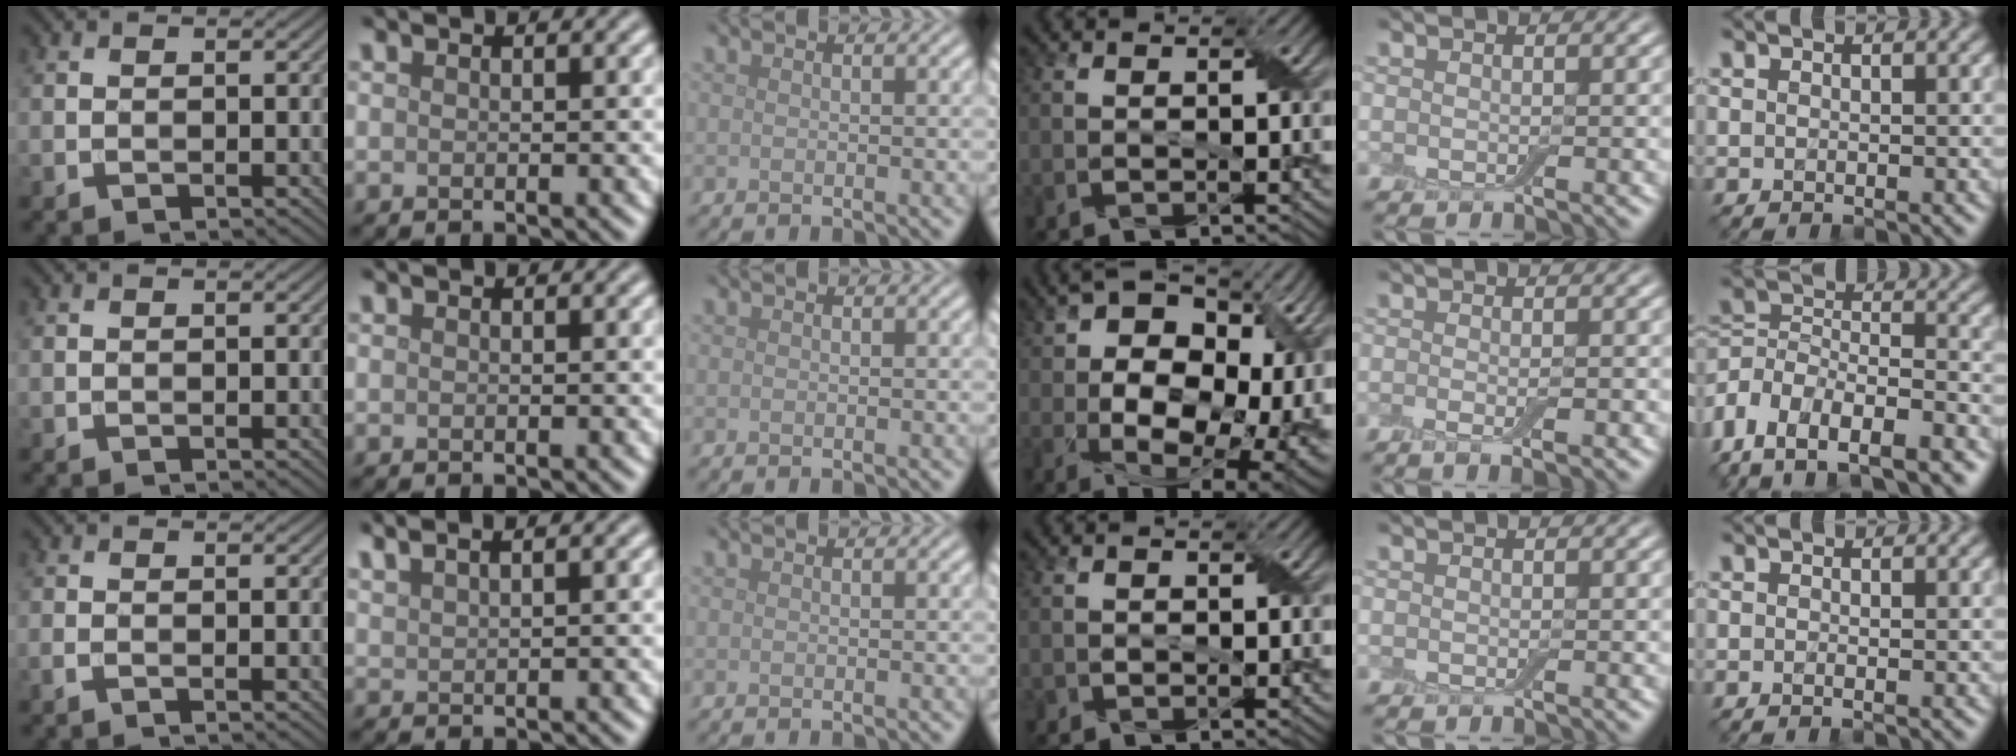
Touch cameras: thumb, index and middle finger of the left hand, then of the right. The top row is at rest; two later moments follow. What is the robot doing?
{"motion": "peel", "object": "bubble wrap"}